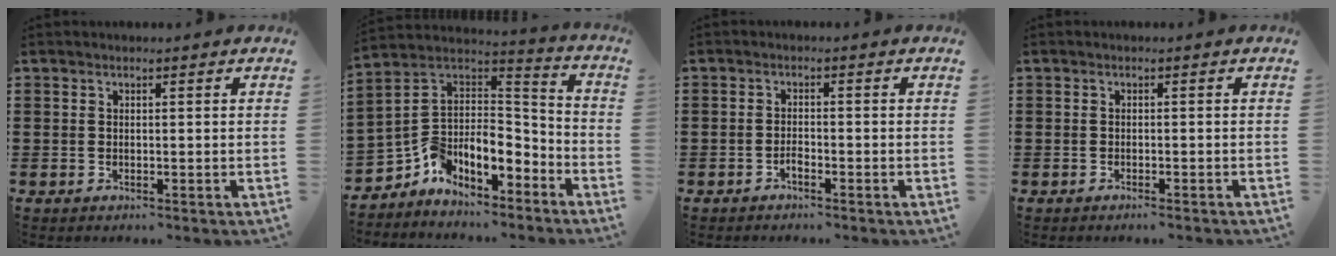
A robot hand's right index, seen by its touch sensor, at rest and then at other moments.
{"total": 7.3, "force": [-4.6, 4.6, 3.4], "torque": [-0.078, -0.009, -0.089]}
{"total": 1.2, "force": [-1.0, 0.1, 0.7], "torque": [-0.017, -0.006, -0.017]}
{"total": 0.7, "force": [-0.7, 0.0, 0.3], "torque": [-0.007, -0.002, -0.013]}